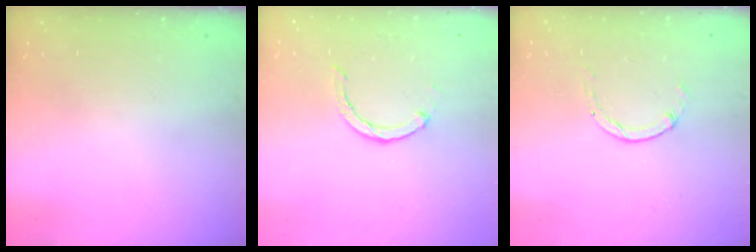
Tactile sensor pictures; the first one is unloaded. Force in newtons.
{"total": 3.0, "press": 3.0, "slide": 0.4}
{"total": 0.0}